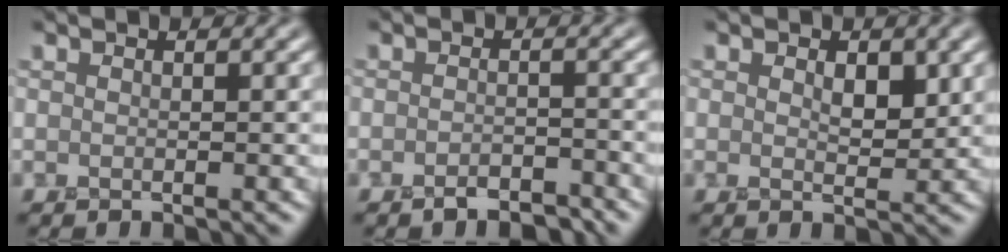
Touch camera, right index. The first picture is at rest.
{"total": 2.4, "force": [-2.1, 0.7, 0.9], "torque": [-0.012, 0.001, -0.037]}
{"total": 2.0, "force": [0.5, 1.1, 1.6], "torque": [-0.022, -0.003, 0.012]}